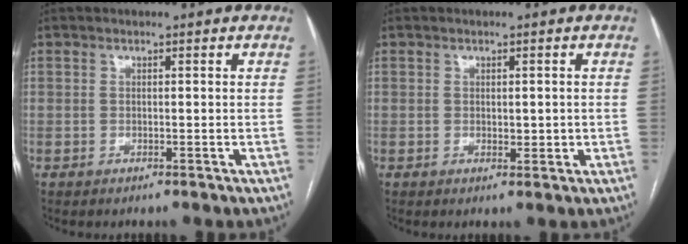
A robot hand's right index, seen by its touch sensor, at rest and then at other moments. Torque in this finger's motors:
{"motor_torque": [-0.12, 0.07, 0.02, 0.00]}